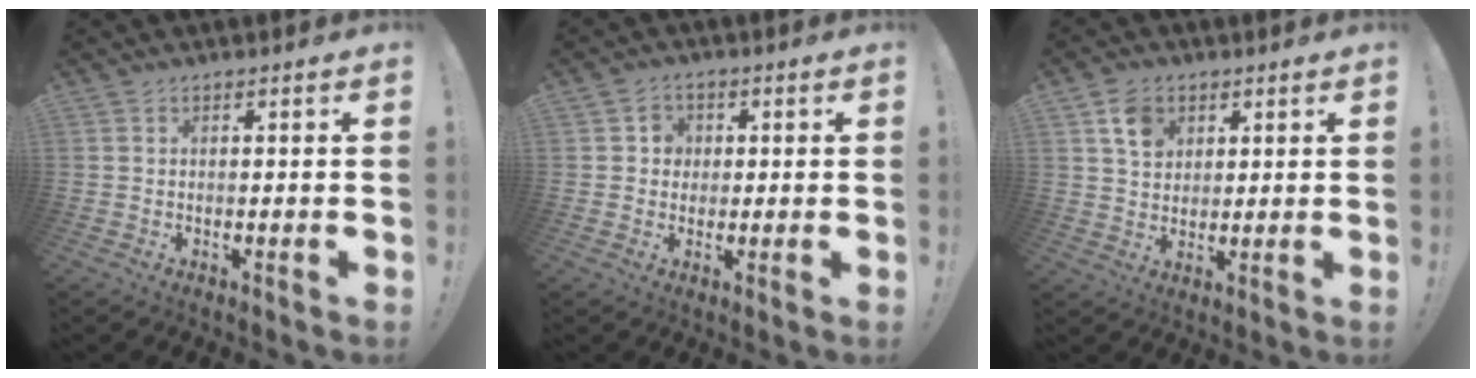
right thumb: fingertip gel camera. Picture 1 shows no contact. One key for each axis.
{"total": 4.0, "fx": 0.5, "fy": 3.9, "fz": 0.9, "tx": -0.013, "ty": 0.002, "tz": 0.006}
{"total": 7.6, "fx": 3.8, "fy": 5.8, "fz": 3.1, "tx": -0.039, "ty": -0.014, "tz": 0.071}